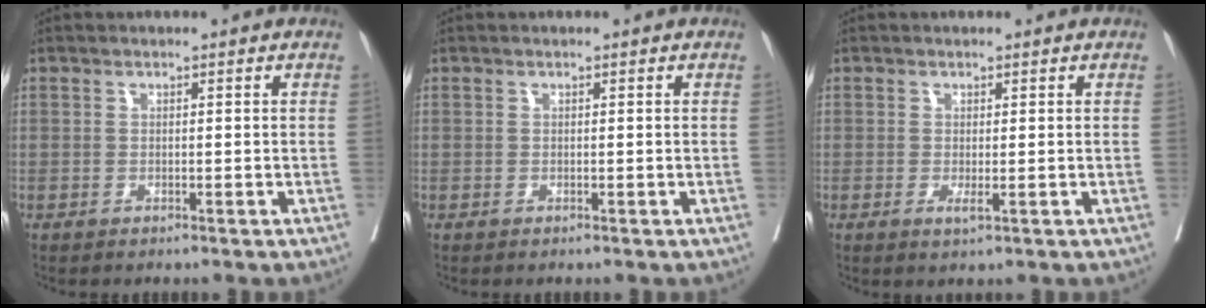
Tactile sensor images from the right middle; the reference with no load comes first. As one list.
[{"total": 0.0}, {"total": 1.3, "force": [-0.3, 0.2, 1.3], "torque": [-0.023, -0.006, -0.001]}]